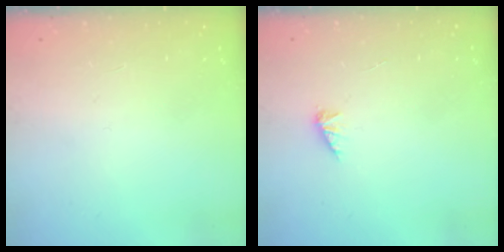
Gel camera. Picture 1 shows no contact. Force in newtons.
{"total": 2.0, "press": 2.0, "slide": 0.3}